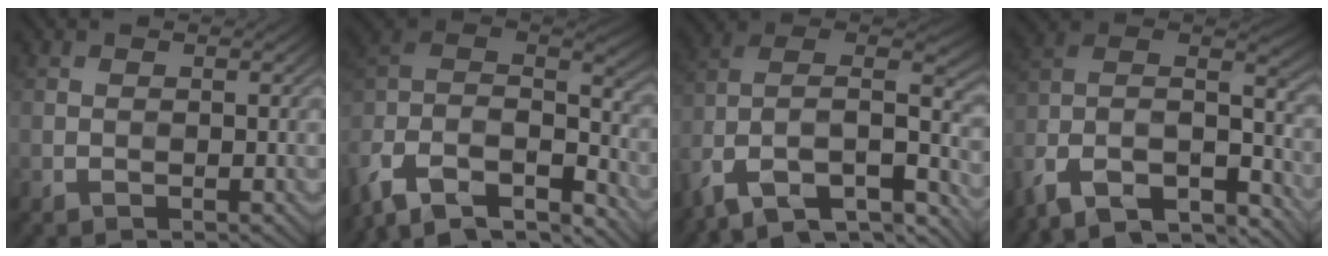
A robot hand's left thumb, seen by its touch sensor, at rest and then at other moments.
{"total": 16.4, "force": [-11.2, 8.0, 9.0], "torque": [-0.224, 0.000, -0.169]}
{"total": 16.3, "force": [-9.9, 8.1, 10.1], "torque": [-0.251, -0.027, -0.151]}
{"total": 17.8, "force": [-13.5, 7.0, 9.2], "torque": [-0.236, -0.035, -0.210]}